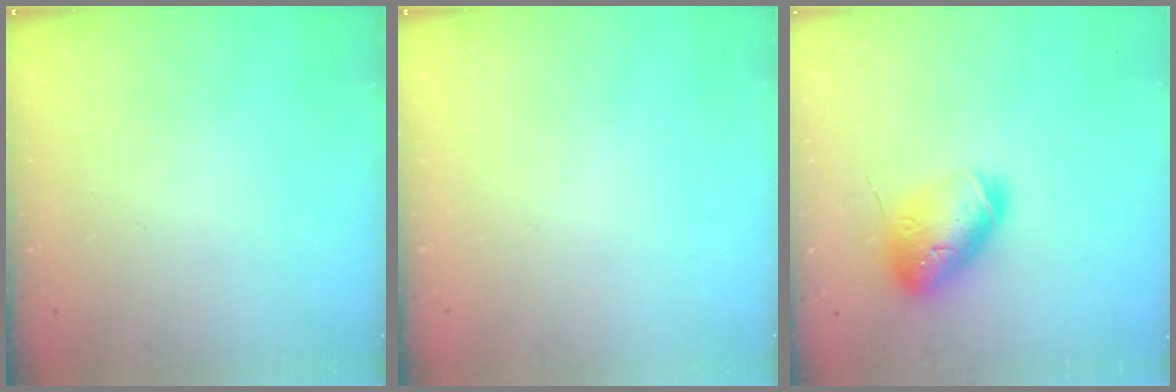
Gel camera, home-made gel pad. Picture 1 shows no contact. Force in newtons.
{"total": 0.0}
{"total": 16.3, "press": 16.1, "slide": 2.5}